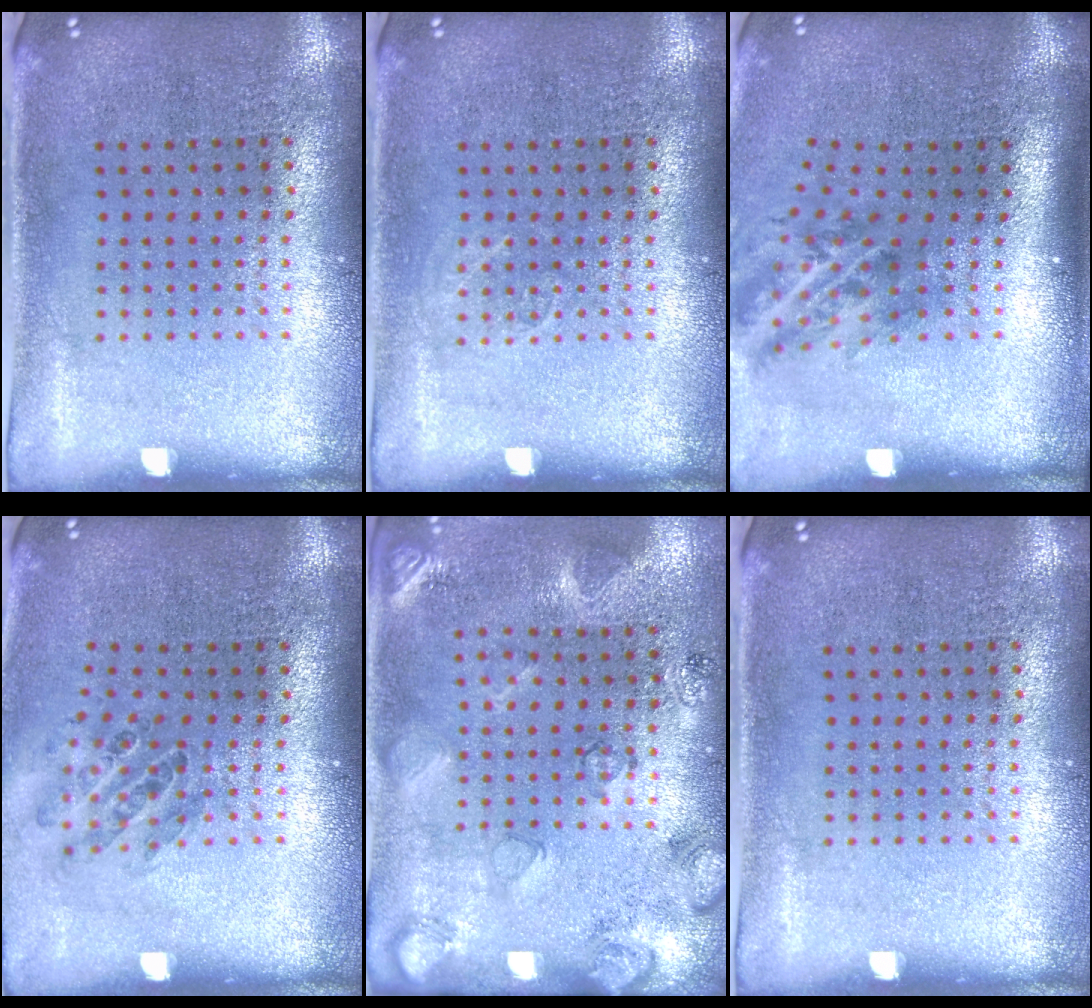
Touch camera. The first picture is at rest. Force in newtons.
{"total": 0.8, "press": 0.8, "slide": 0.0}
{"total": 1.7, "press": 1.1, "slide": 1.3}
{"total": 0.9, "press": 0.8, "slide": 0.1}
{"total": 2.1, "press": 1.8, "slide": 1.2}
{"total": 0.0}